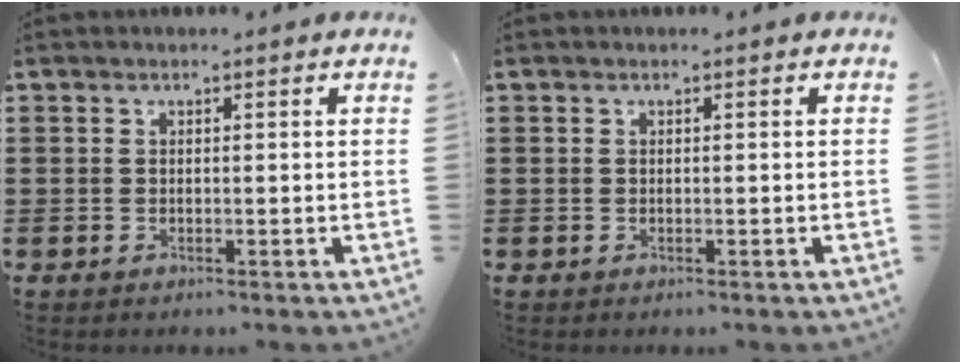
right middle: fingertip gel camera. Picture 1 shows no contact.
{"total": 0.0}